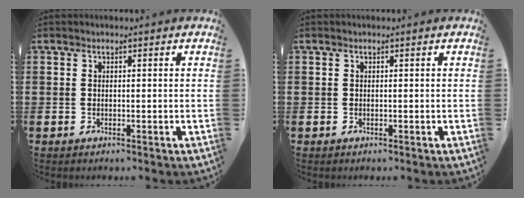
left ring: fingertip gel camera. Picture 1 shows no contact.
{"total": 0.0}